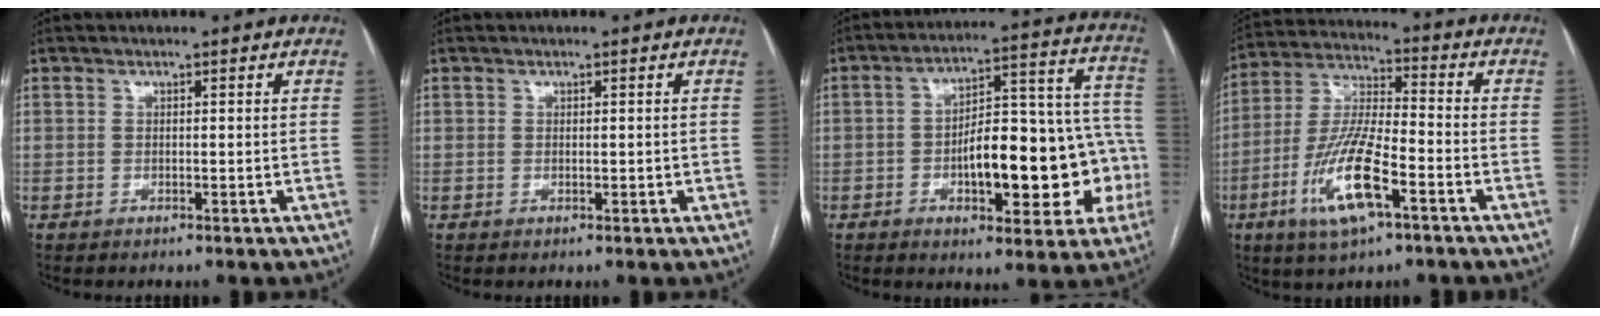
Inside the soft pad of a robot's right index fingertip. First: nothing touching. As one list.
[{"total": 0.8, "force": [0.0, 0.5, 0.6], "torque": [-0.008, 0.002, 0.002]}, {"total": 19.1, "force": [-4.7, 6.8, 17.2], "torque": [-0.206, 0.052, -0.054]}, {"total": 13.7, "force": [-6.1, 2.8, 11.9], "torque": [-0.249, -0.008, -0.111]}]